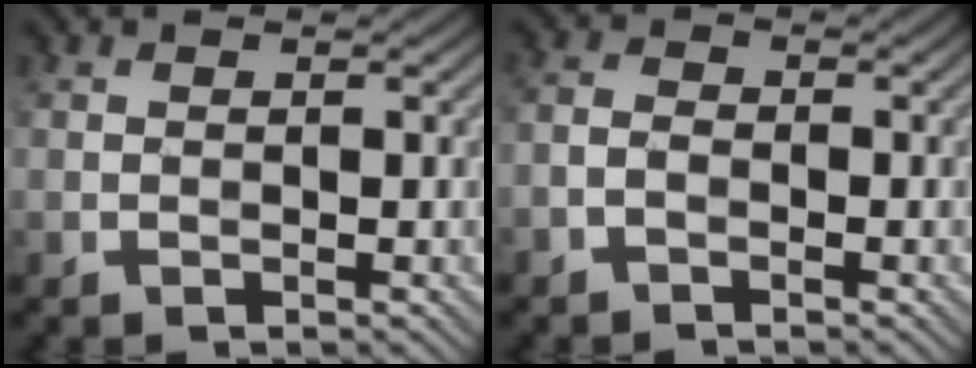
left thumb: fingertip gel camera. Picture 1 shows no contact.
{"total": 1.8, "force": [-1.3, 0.8, 1.1], "torque": [-0.024, 0.002, -0.032]}